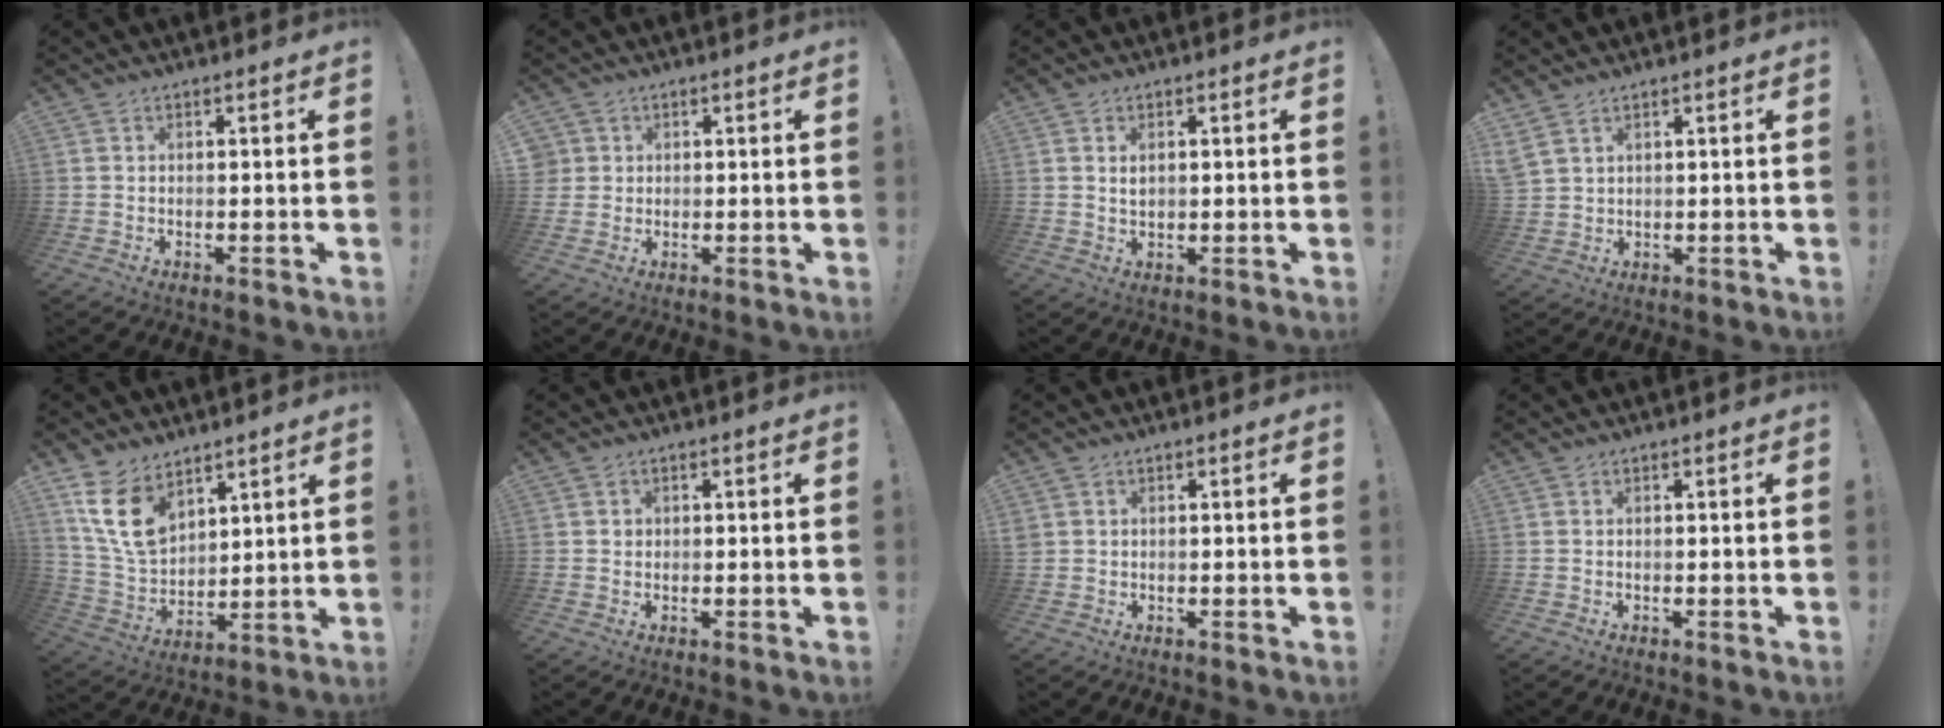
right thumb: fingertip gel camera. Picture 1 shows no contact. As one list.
[{"total": 2.9, "force": [1.1, 2.7, 0.3], "torque": [-0.011, 0.001, 0.022]}, {"total": 2.1, "force": [0.8, 1.3, 1.3], "torque": [-0.013, -0.002, 0.011]}, {"total": 2.9, "force": [2.2, 1.2, 1.3], "torque": [-0.040, -0.010, 0.044]}, {"total": 12.4, "force": [7.0, 7.8, 6.7], "torque": [-0.132, -0.037, 0.140]}, {"total": 1.3, "force": [0.4, 1.2, 0.1], "torque": [0.003, 0.000, 0.005]}, {"total": 1.4, "force": [0.6, 1.2, 0.4], "torque": [-0.014, 0.005, 0.013]}, {"total": 0.0}]